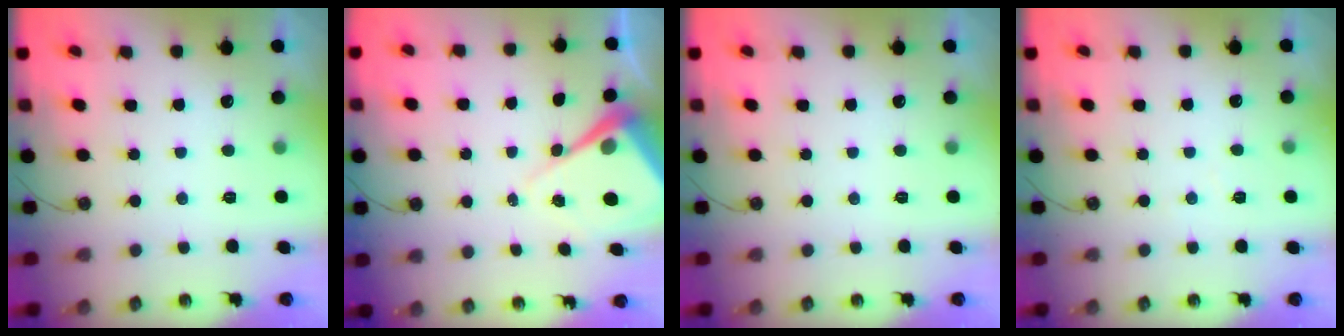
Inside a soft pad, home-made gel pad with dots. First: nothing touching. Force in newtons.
{"total": 8.5, "press": 8.5, "slide": 0.6}
{"total": 0.0}
{"total": 2.9, "press": 2.9, "slide": 0.5}